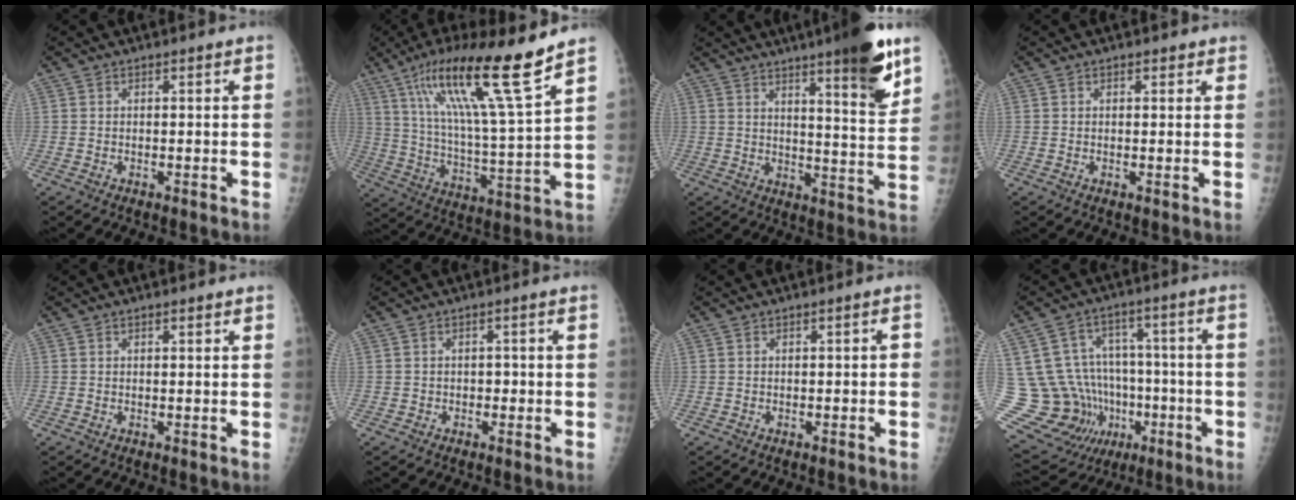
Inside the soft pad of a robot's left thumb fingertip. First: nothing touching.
{"total": 20.6, "force": [13.2, 1.1, 15.7], "torque": [-0.256, -0.056, 0.228]}
{"total": 14.5, "force": [9.0, 2.0, 11.2], "torque": [-0.140, -0.054, 0.130]}
{"total": 1.3, "force": [1.0, 0.8, 0.5], "torque": [0.004, -0.004, 0.008]}
{"total": 0.7, "force": [0.5, 0.3, 0.4], "torque": [-0.006, -0.003, 0.006]}
{"total": 1.2, "force": [-0.4, 1.1, 0.4], "torque": [0.003, 0.006, -0.007]}
{"total": 1.0, "force": [-0.3, 0.6, 0.7], "torque": [-0.006, 0.010, -0.007]}
{"total": 21.8, "force": [-3.3, 19.0, 10.1], "torque": [-0.182, 0.066, -0.022]}